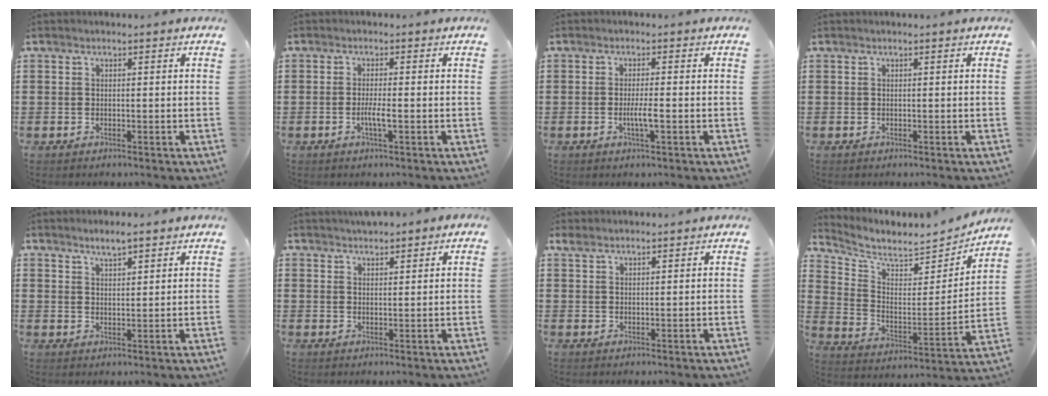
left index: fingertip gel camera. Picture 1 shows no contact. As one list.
[{"total": 2.7, "force": [-0.7, 0.3, 2.6], "torque": [-0.045, -0.001, -0.013]}, {"total": 3.0, "force": [-0.6, 0.3, 2.9], "torque": [-0.051, -0.001, -0.012]}, {"total": 0.0}, {"total": 2.6, "force": [2.4, 0.3, 1.0], "torque": [-0.025, 0.002, 0.044]}, {"total": 2.2, "force": [2.2, 0.4, 0.3], "torque": [-0.012, 0.002, 0.042]}, {"total": 2.0, "force": [1.7, 0.7, 0.6], "torque": [-0.016, 0.003, 0.034]}, {"total": 5.9, "force": [5.6, 1.0, 1.6], "torque": [-0.063, -0.049, 0.093]}]